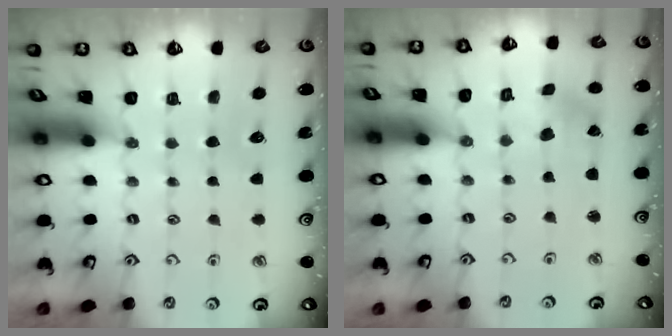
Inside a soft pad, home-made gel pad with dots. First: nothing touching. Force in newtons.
{"total": 1.1, "press": 1.1, "slide": 0.2}